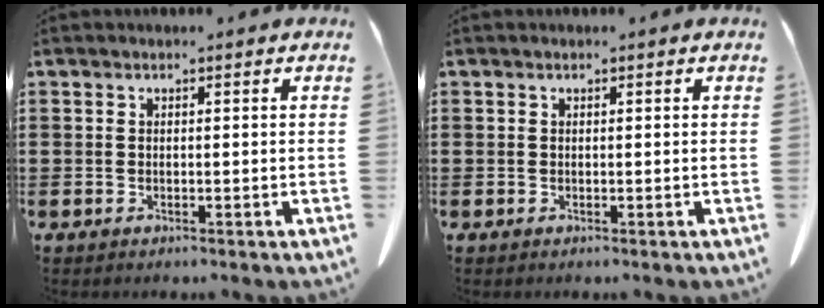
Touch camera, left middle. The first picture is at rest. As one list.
[{"total": 0.0}]